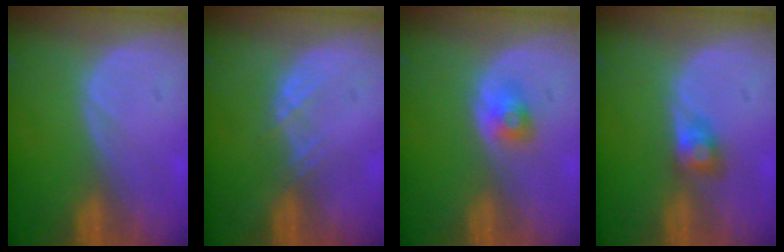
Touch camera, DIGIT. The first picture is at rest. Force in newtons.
{"total": 1.9, "press": 1.8, "slide": 0.8}
{"total": 2.6, "press": 2.4, "slide": 1.0}
{"total": 2.6, "press": 2.5, "slide": 0.7}